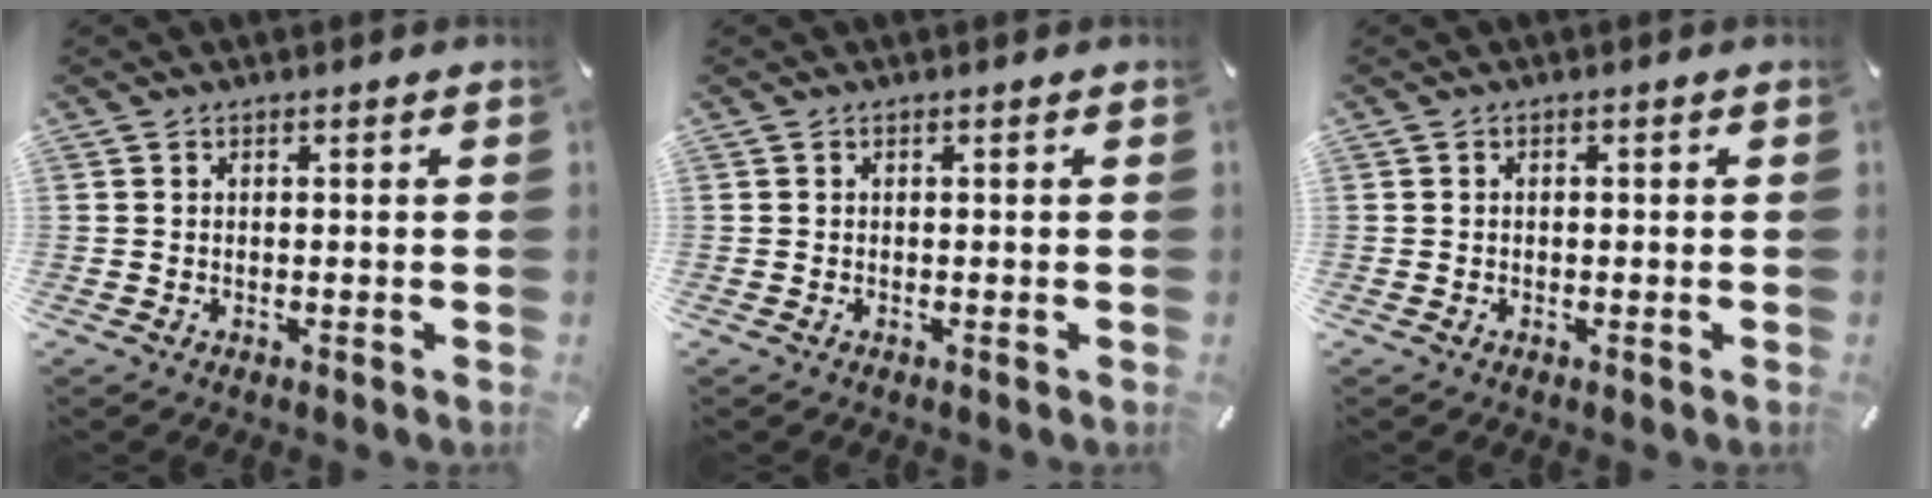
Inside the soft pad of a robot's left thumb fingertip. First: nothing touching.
{"total": 0.0}
{"total": 0.5, "force": [-0.2, 0.4, 0.3], "torque": [-0.006, 0.000, -0.004]}